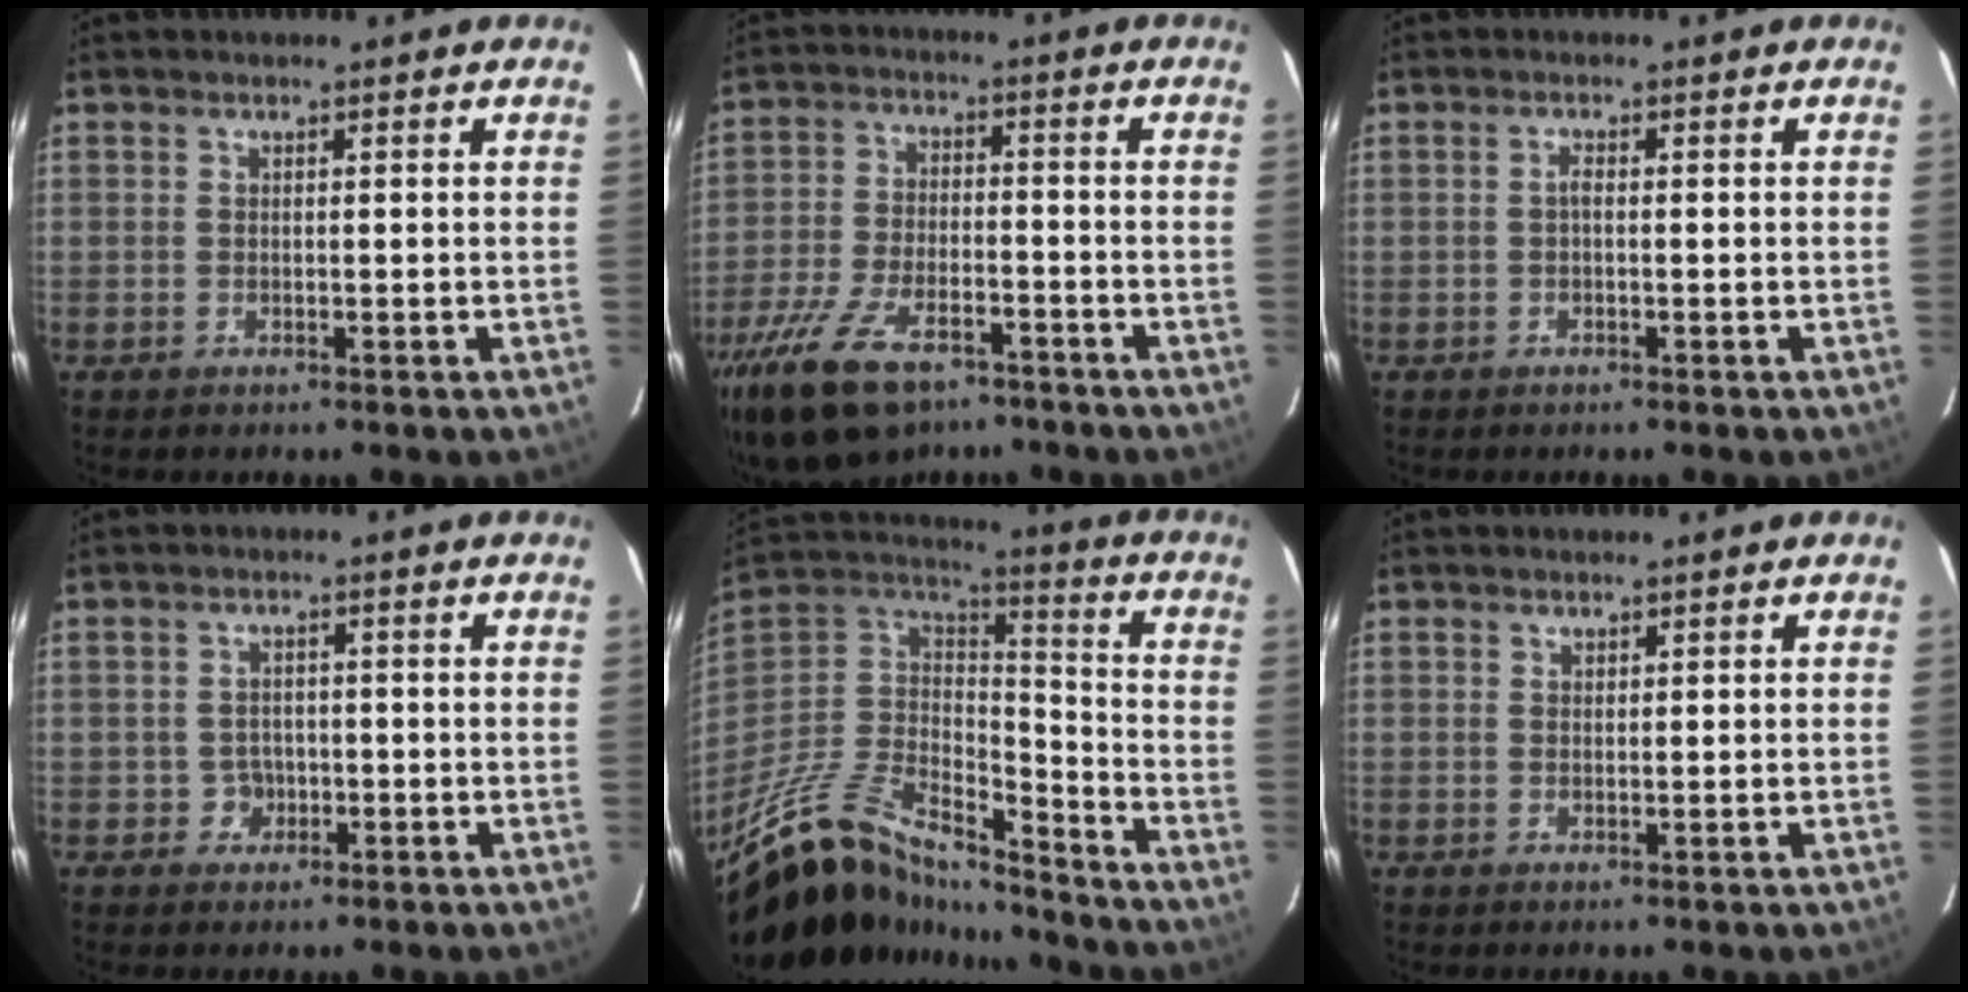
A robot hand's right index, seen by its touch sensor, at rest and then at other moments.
{"total": 17.5, "force": [-11.8, 8.2, 9.9], "torque": [-0.225, -0.030, -0.207]}
{"total": 0.8, "force": [-0.2, 0.3, 0.7], "torque": [-0.015, 0.006, -0.006]}
{"total": 2.9, "force": [-1.0, 2.7, 0.0], "torque": [-0.001, 0.008, -0.012]}
{"total": 27.4, "force": [-21.0, 10.4, 14.0], "torque": [-0.279, -0.003, -0.349]}
{"total": 0.6, "force": [0.5, 0.4, 0.0], "torque": [0.000, 0.002, 0.009]}